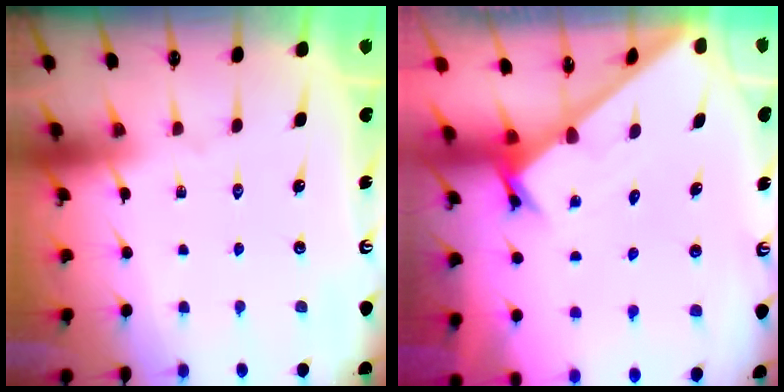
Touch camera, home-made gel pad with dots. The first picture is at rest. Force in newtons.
{"total": 1.7, "press": 1.7, "slide": 0.1}